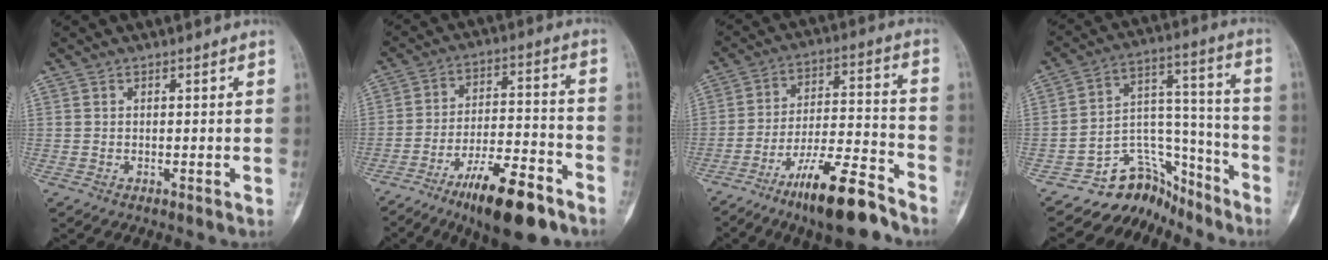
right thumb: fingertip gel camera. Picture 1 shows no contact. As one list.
[{"total": 15.8, "force": [-10.3, 4.7, 11.1], "torque": [-0.172, 0.073, -0.168]}, {"total": 15.2, "force": [-11.0, 3.1, 9.9], "torque": [-0.167, 0.080, -0.186]}, {"total": 14.8, "force": [-12.1, 8.5, 1.8], "torque": [0.009, 0.156, -0.197]}]